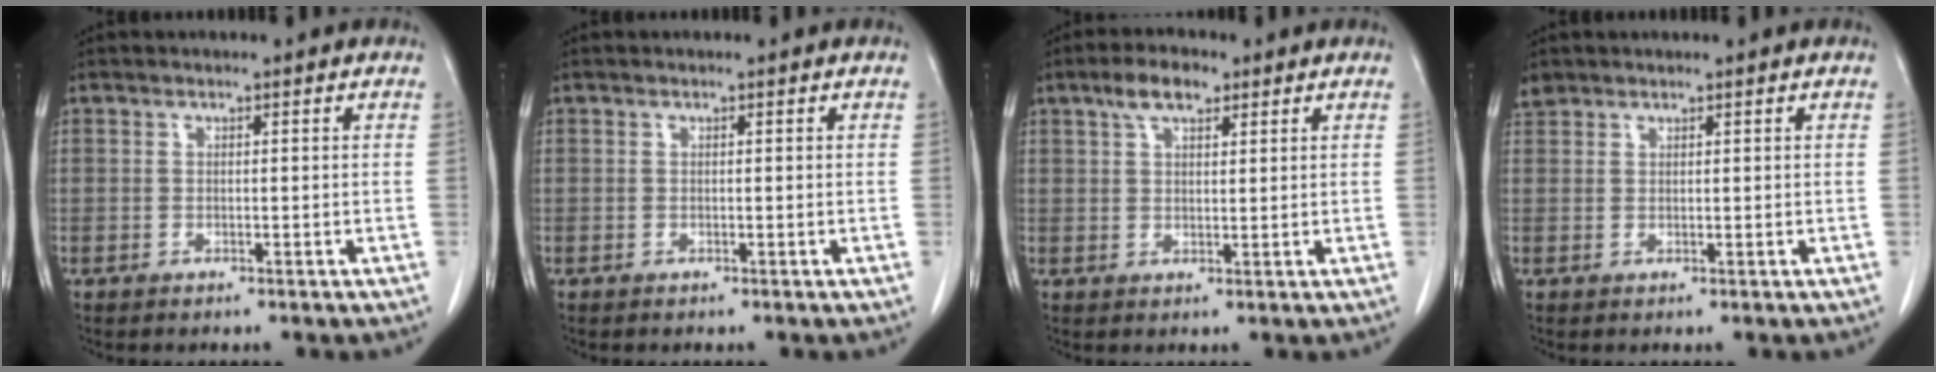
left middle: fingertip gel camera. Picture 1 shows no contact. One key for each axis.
{"total": 0.0}
{"total": 4.9, "fx": 3.0, "fy": 1.9, "fz": 3.3, "tx": -0.067, "ty": 0.014, "tz": 0.056}
{"total": 1.6, "fx": 1.4, "fy": 0.7, "fz": -0.1, "tx": -0.001, "ty": 0.010, "tz": 0.027}